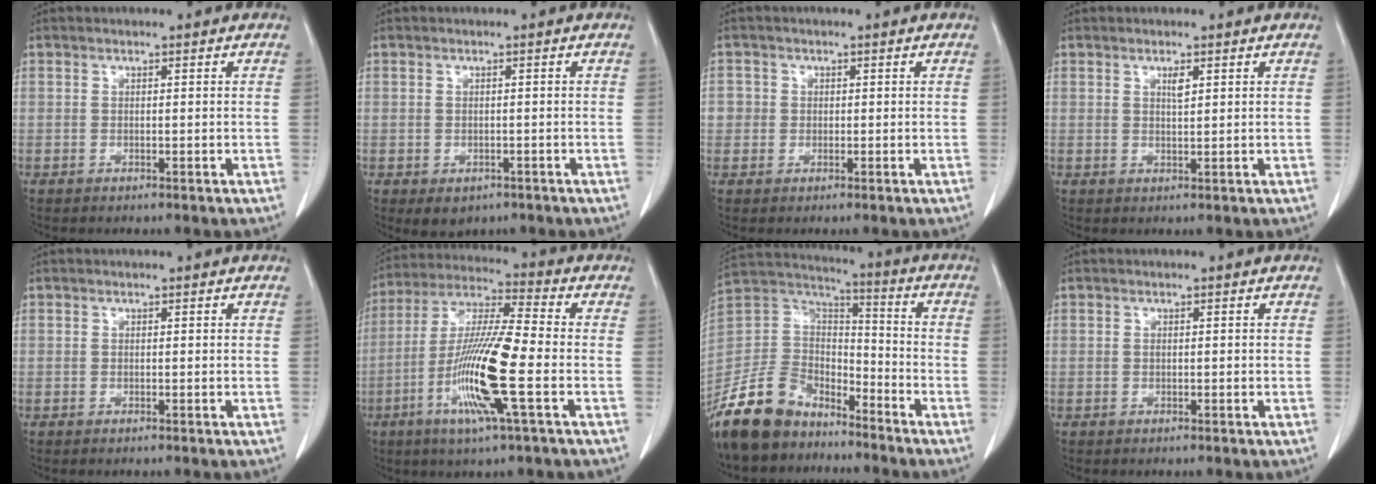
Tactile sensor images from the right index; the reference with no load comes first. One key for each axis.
{"total": 3.2, "fx": -1.7, "fy": 2.4, "fz": 1.3, "tx": -0.013, "ty": 0.000, "tz": -0.012}
{"total": 2.2, "fx": 0.1, "fy": 2.2, "fz": 0.2, "tx": 0.009, "ty": 0.006, "tz": 0.002}
{"total": 1.4, "fx": 0.7, "fy": 0.2, "fz": 1.2, "tx": -0.023, "ty": -0.003, "tz": 0.014}
{"total": 0.0}
{"total": 14.7, "fx": -4.3, "fy": 0.2, "fz": 14.1, "tx": -0.287, "ty": -0.013, "tz": -0.088}
{"total": 14.5, "fx": -11.7, "fy": 7.1, "fz": 4.6, "tx": -0.104, "ty": 0.029, "tz": -0.226}
{"total": 0.0}